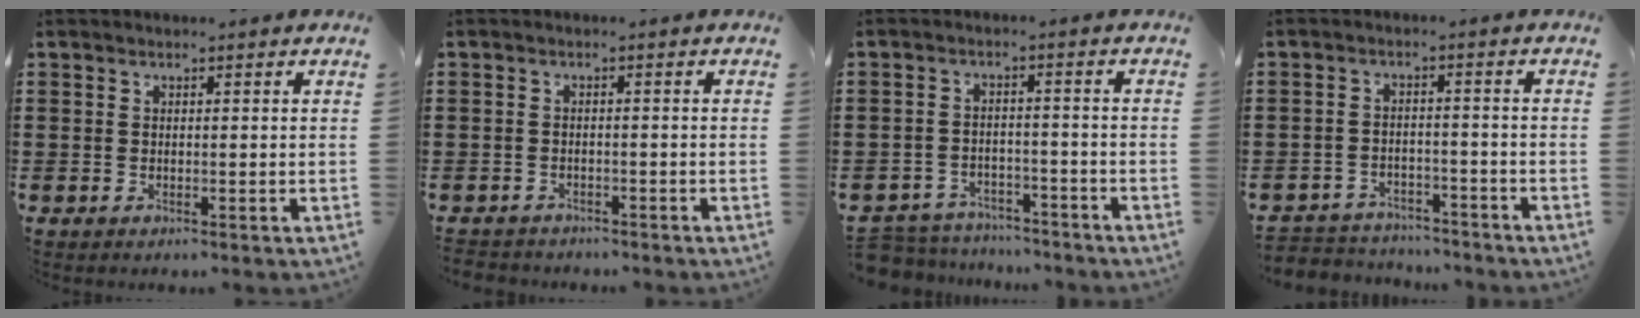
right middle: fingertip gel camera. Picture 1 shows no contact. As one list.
[{"total": 1.8, "force": [-1.7, 0.5, -0.4], "torque": [0.001, 0.002, -0.041]}, {"total": 4.8, "force": [-4.7, 1.0, -0.1], "torque": [-0.016, 0.007, -0.104]}, {"total": 3.7, "force": [-3.7, 0.7, -0.3], "torque": [-0.003, 0.003, -0.081]}]